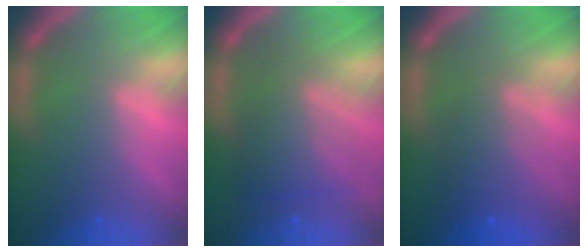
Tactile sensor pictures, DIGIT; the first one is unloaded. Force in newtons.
{"total": 6.1}
{"total": 5.1}